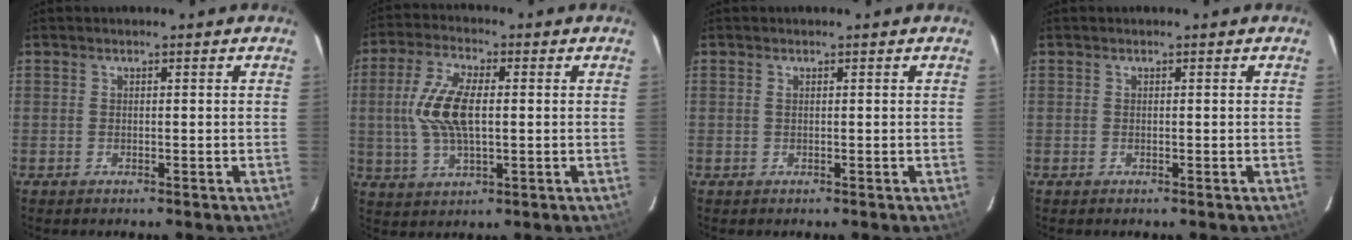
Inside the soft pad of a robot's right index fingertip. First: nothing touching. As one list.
[{"total": 10.7, "force": [0.6, 4.6, 9.7], "torque": [-0.202, 0.008, 0.012]}, {"total": 0.0}, {"total": 0.0}]